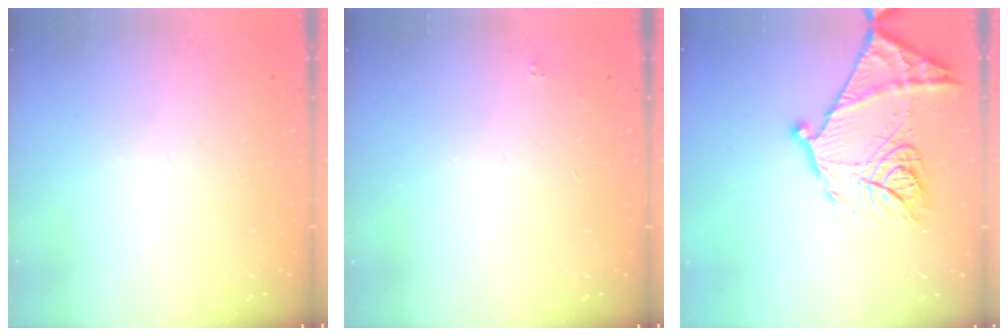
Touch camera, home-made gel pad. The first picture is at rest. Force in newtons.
{"total": 1.6, "press": 1.5, "slide": 0.2}
{"total": 20.5, "press": 20.5, "slide": 1.8}